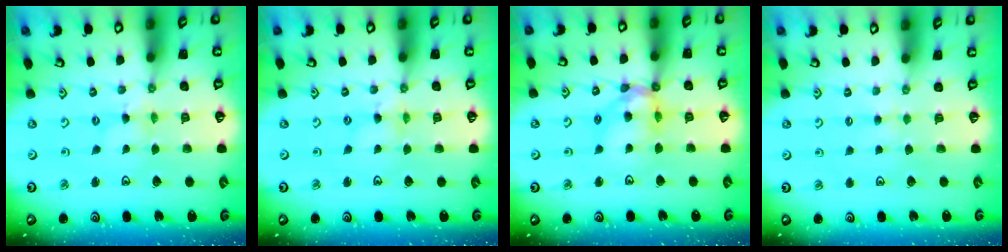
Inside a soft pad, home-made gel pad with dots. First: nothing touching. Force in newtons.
{"total": 2.9, "press": 2.9, "slide": 0.4}
{"total": 12.1, "press": 12.0, "slide": 1.3}
{"total": 2.7, "press": 2.7, "slide": 0.4}